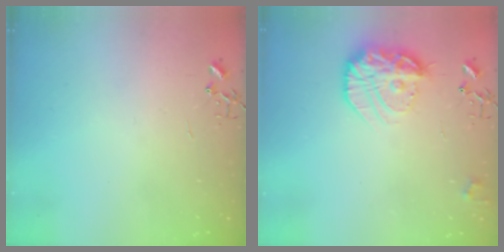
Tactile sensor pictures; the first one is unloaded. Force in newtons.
{"total": 18.4, "press": 18.4, "slide": 1.1}